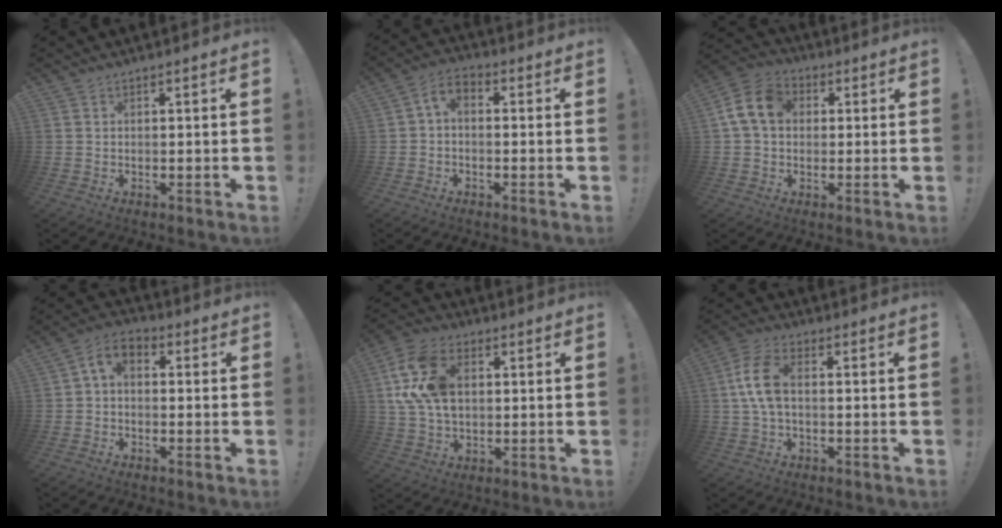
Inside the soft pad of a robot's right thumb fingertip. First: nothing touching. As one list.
[{"total": 4.2, "force": [-0.7, 2.5, 3.3], "torque": [-0.067, 0.007, -0.010]}, {"total": 11.7, "force": [2.3, 8.8, 7.4], "torque": [-0.132, 0.014, 0.048]}, {"total": 5.0, "force": [-0.2, 3.3, 3.7], "torque": [-0.078, 0.006, 0.001]}, {"total": 16.9, "force": [3.9, 11.6, 11.7], "torque": [-0.228, 0.000, 0.076]}, {"total": 9.7, "force": [0.6, 5.3, 8.1], "torque": [-0.165, 0.005, 0.016]}]